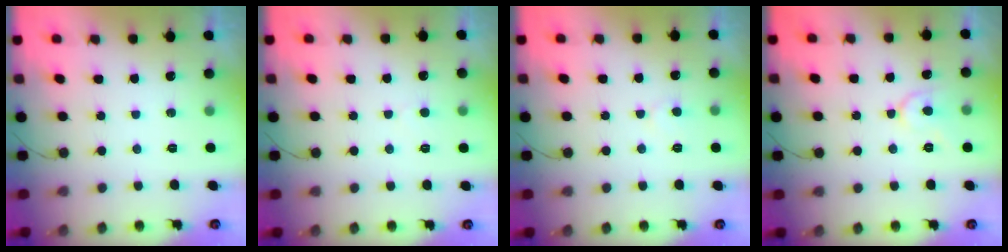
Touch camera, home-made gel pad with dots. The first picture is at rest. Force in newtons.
{"total": 2.9, "press": 2.9, "slide": 0.3}
{"total": 3.5, "press": 3.5, "slide": 0.3}
{"total": 7.0, "press": 6.9, "slide": 0.8}